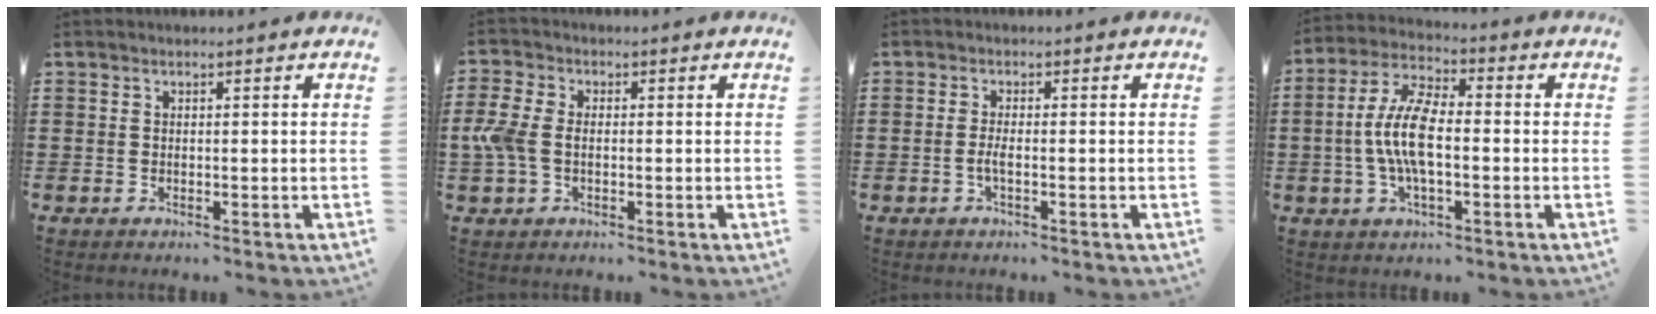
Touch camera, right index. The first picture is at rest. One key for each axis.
{"total": 4.8, "fx": -0.6, "fy": 2.9, "fz": 3.7, "tx": -0.107, "ty": -0.005, "tz": -0.022}
{"total": 1.7, "fx": -0.7, "fy": 0.1, "fz": 1.6, "tx": -0.035, "ty": -0.001, "tz": -0.017}
{"total": 8.9, "fx": -0.9, "fy": 3.2, "fz": 8.3, "tx": -0.188, "ty": -0.009, "tz": -0.023}